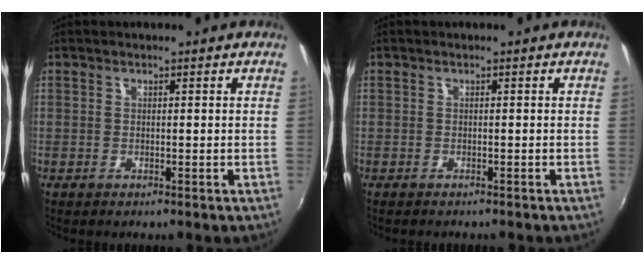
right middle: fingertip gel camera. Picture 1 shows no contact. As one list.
[{"total": 0.9, "force": [-0.8, 0.1, 0.2], "torque": [-0.008, -0.006, -0.012]}]